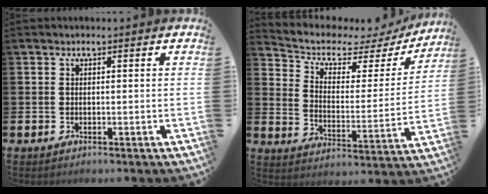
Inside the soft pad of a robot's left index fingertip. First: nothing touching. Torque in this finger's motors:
{"motor_torque": [1.14, -0.99, 0.09, 0.00]}